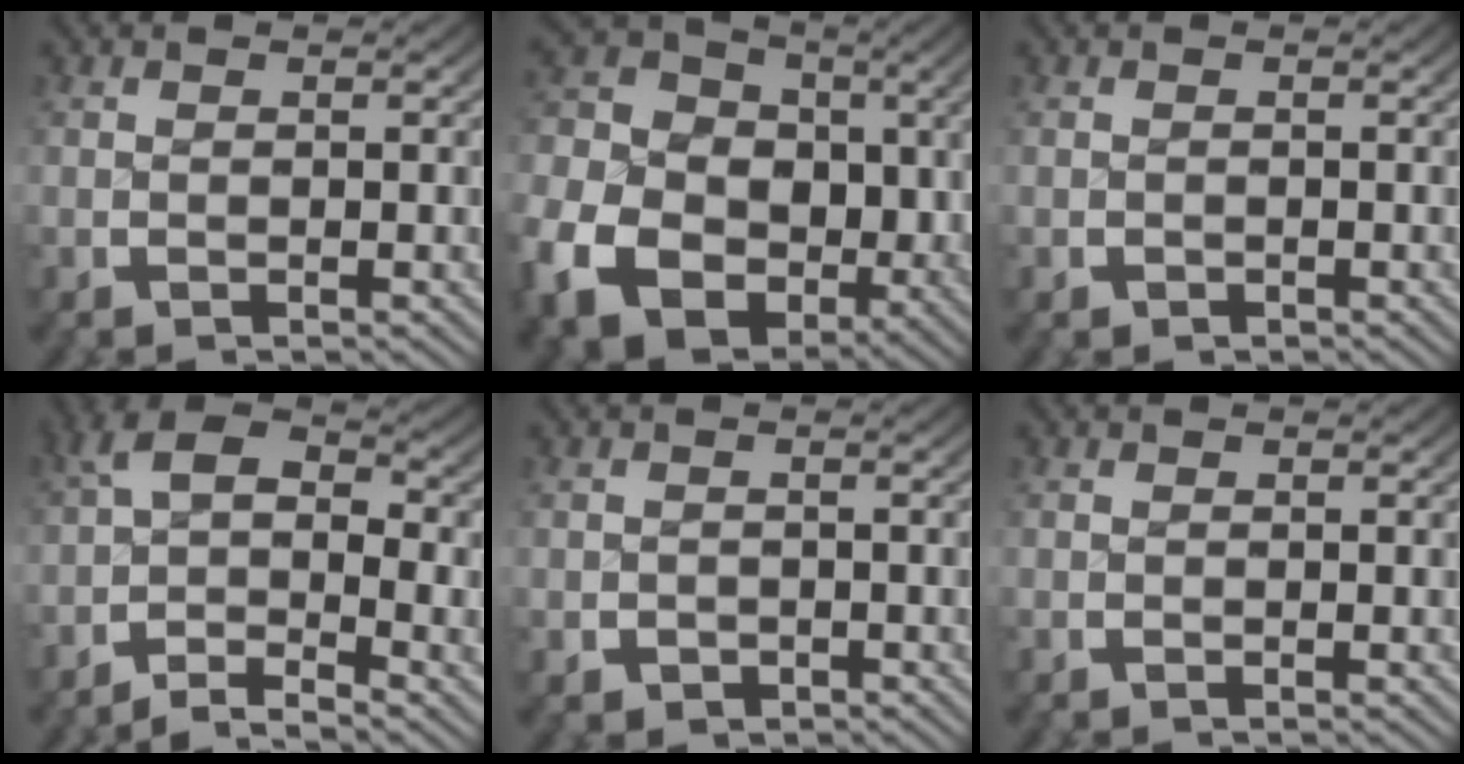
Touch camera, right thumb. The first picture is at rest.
{"total": 17.9, "force": [-2.7, 14.1, 10.7], "torque": [-0.236, -0.055, -0.038]}
{"total": 0.7, "force": [-0.5, 0.5, 0.0], "torque": [0.001, -0.005, -0.007]}
{"total": 6.2, "force": [-1.6, 3.8, 4.6], "torque": [-0.073, -0.014, -0.036]}
{"total": 1.9, "force": [-1.1, 1.5, 0.5], "torque": [-0.007, -0.012, -0.011]}
{"total": 0.0}